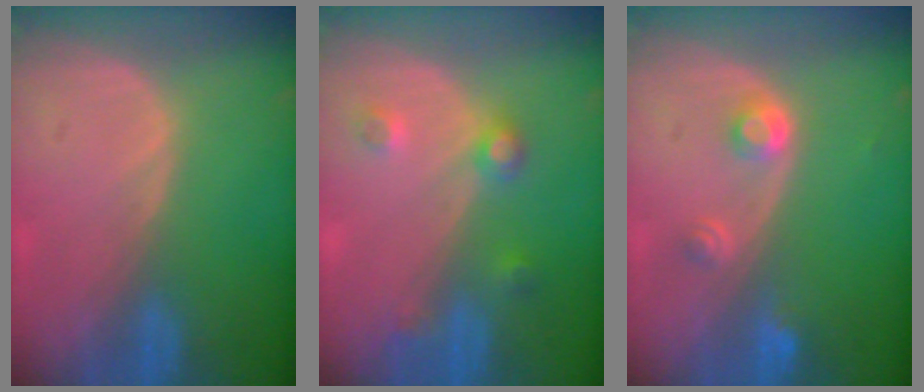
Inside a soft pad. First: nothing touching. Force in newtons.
{"total": 3.8, "press": 3.5, "slide": 1.4}
{"total": 3.0, "press": 2.8, "slide": 0.9}